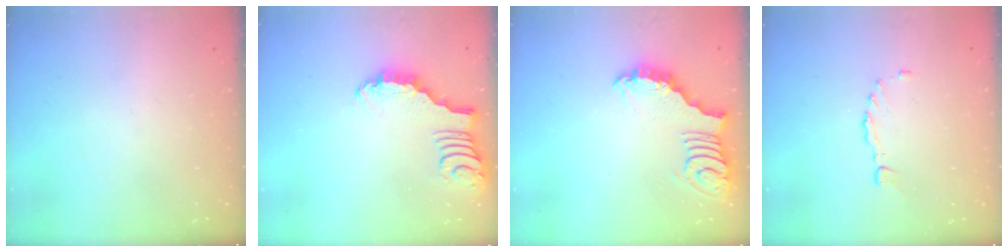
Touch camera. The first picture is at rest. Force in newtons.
{"total": 2.2, "press": 2.2, "slide": 0.4}
{"total": 2.9, "press": 2.9, "slide": 0.4}
{"total": 1.3, "press": 1.3, "slide": 0.3}